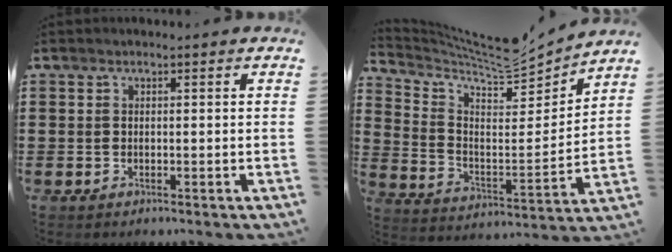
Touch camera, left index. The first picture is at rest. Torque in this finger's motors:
{"motor_torque": [1.08, -1.06, 0.02, 0.00]}